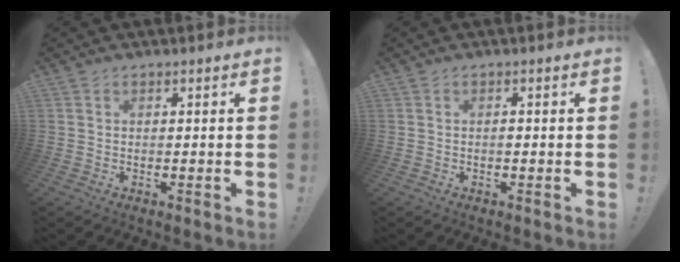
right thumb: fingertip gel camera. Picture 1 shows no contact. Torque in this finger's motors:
{"motor_torque": [0.04, -0.05, 0.14, -0.07, -0.01]}